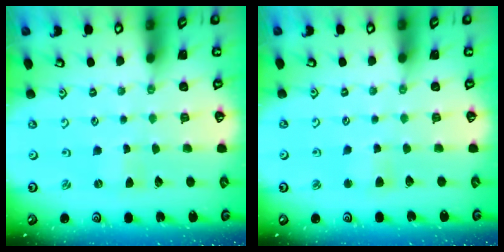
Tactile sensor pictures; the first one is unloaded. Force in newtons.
{"total": 2.4, "press": 2.4, "slide": 0.5}